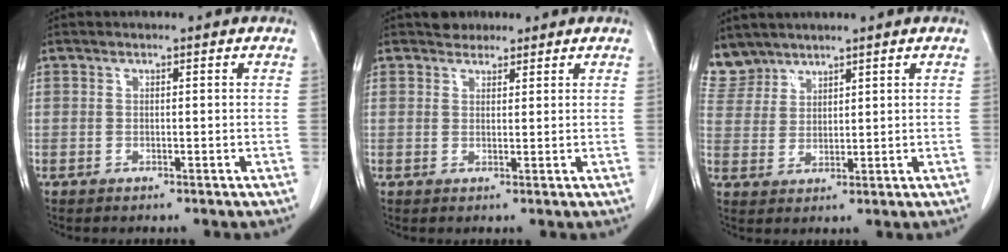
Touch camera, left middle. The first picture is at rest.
{"total": 2.3, "force": [1.9, 1.2, 0.2], "torque": [-0.007, 0.009, 0.030]}
{"total": 5.1, "force": [4.7, 1.9, -0.4], "torque": [0.007, 0.005, 0.106]}